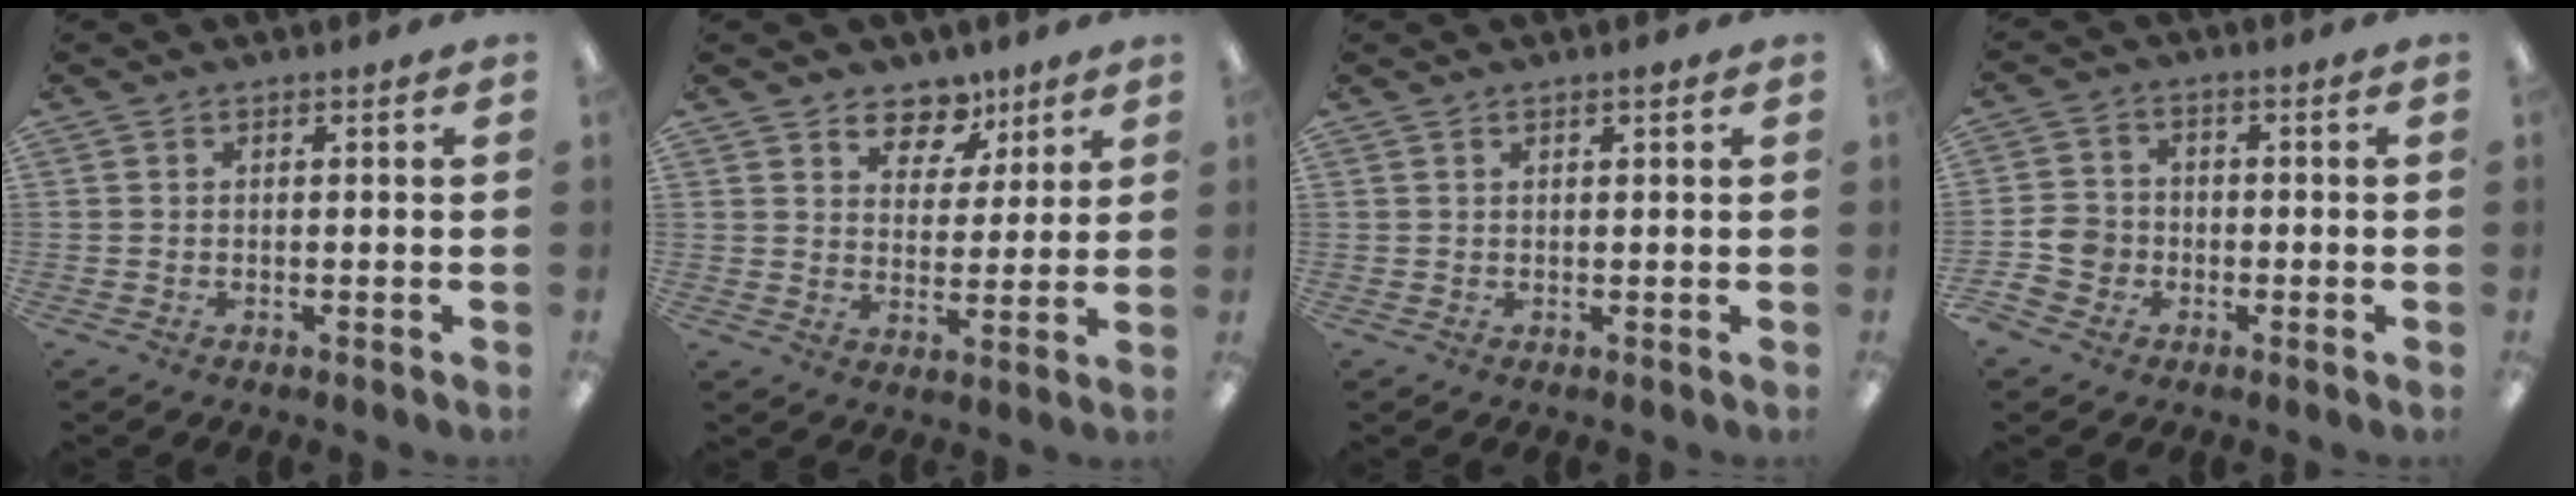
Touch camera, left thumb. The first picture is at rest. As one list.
[{"total": 8.3, "force": [5.8, 5.5, 2.2], "torque": [-0.033, -0.037, 0.105]}, {"total": 1.0, "force": [0.7, 0.3, 0.6], "torque": [-0.005, -0.001, 0.010]}, {"total": 5.9, "force": [-2.2, 5.1, 2.0], "torque": [-0.047, 0.015, -0.040]}]